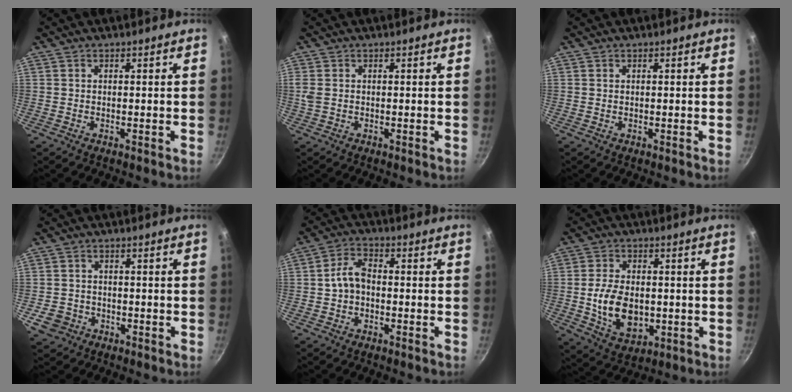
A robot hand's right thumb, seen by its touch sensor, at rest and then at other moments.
{"total": 1.6, "force": [0.2, 1.0, 1.2], "torque": [-0.026, 0.000, 0.005]}
{"total": 0.0}
{"total": 4.7, "force": [-1.7, 4.0, 1.6], "torque": [-0.025, 0.018, -0.022]}
{"total": 5.5, "force": [-0.6, 3.7, 4.0], "torque": [-0.067, 0.025, -0.017]}
{"total": 11.7, "force": [-1.0, 7.7, 8.8], "torque": [-0.146, -0.003, -0.009]}